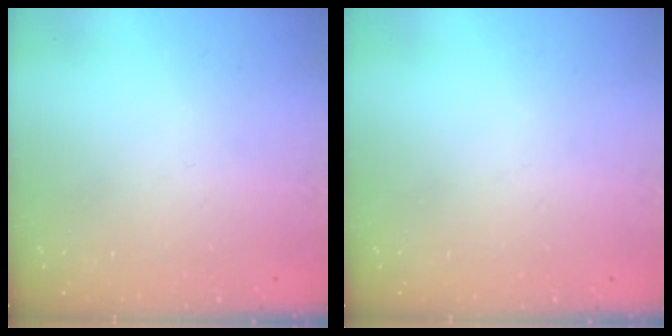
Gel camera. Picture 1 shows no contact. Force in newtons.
{"total": 0.0}